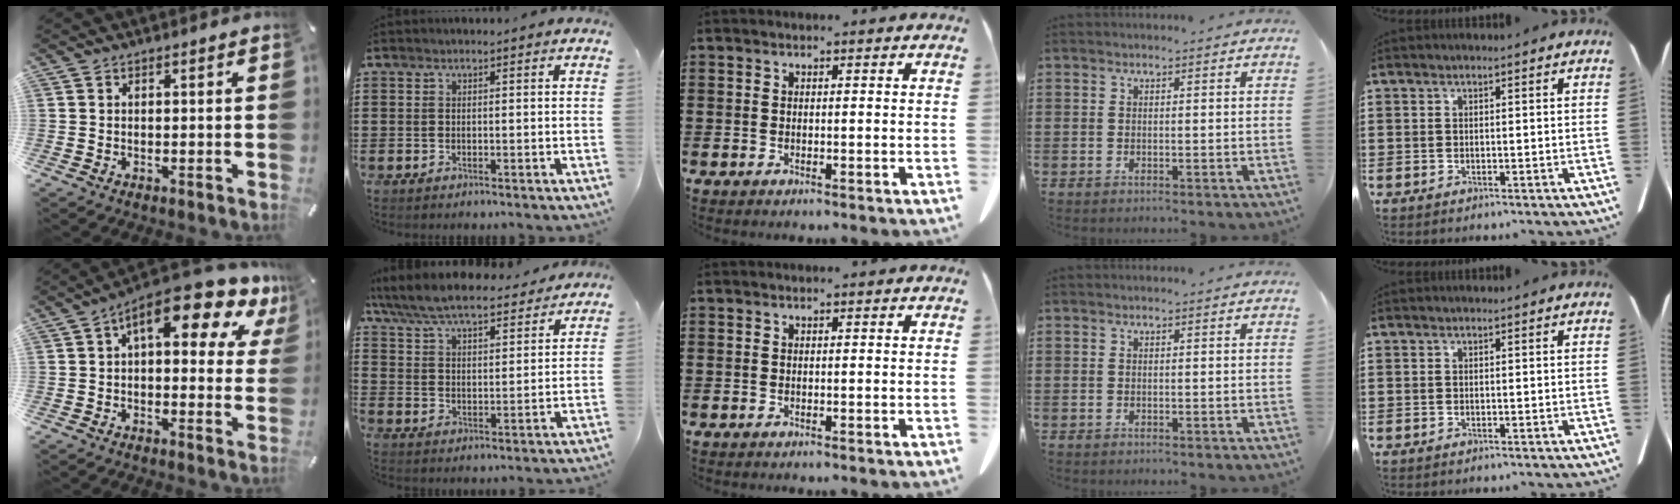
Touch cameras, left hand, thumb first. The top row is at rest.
{"thumb": {"total": 15.2, "force": [8.0, 5.6, 11.7], "torque": [-0.167, -0.050, 0.126]}, "index": {"total": 7.8, "force": [7.3, 1.0, 2.6], "torque": [-0.083, -0.039, 0.129]}}